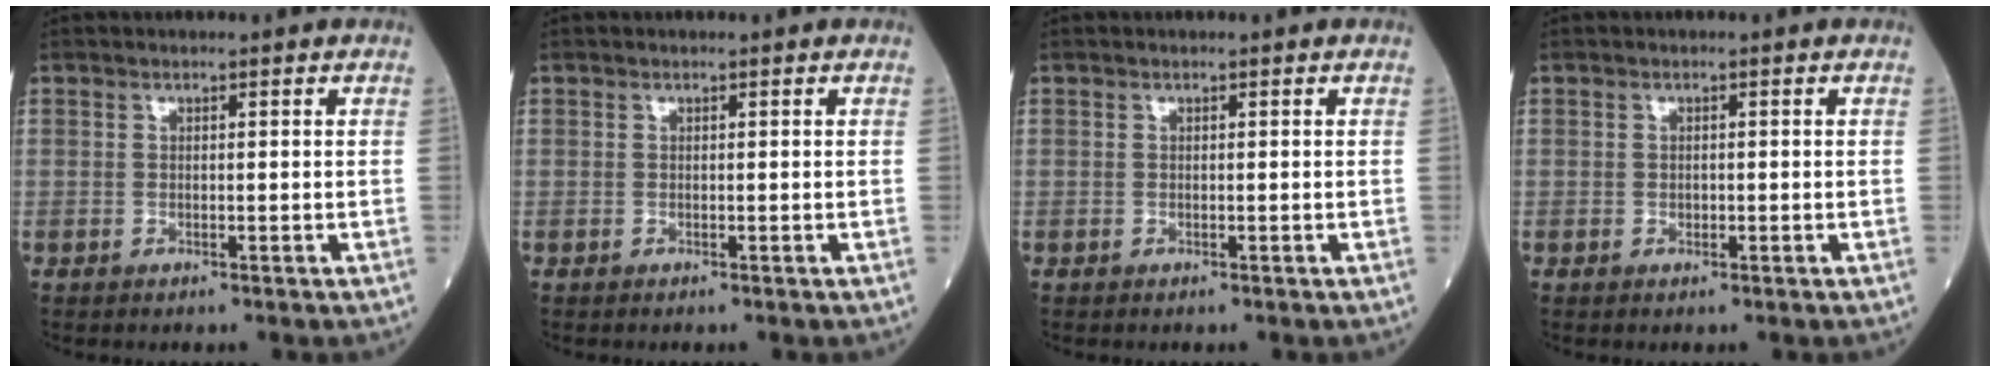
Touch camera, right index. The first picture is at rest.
{"total": 0.0}
{"total": 0.0}
{"total": 0.6, "force": [-0.1, 0.4, 0.3], "torque": [-0.008, 0.001, 0.000]}